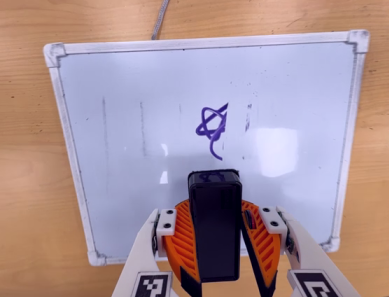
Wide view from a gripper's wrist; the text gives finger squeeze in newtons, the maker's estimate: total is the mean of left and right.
{"total": 9.8, "left": 10.1, "right": 9.4}